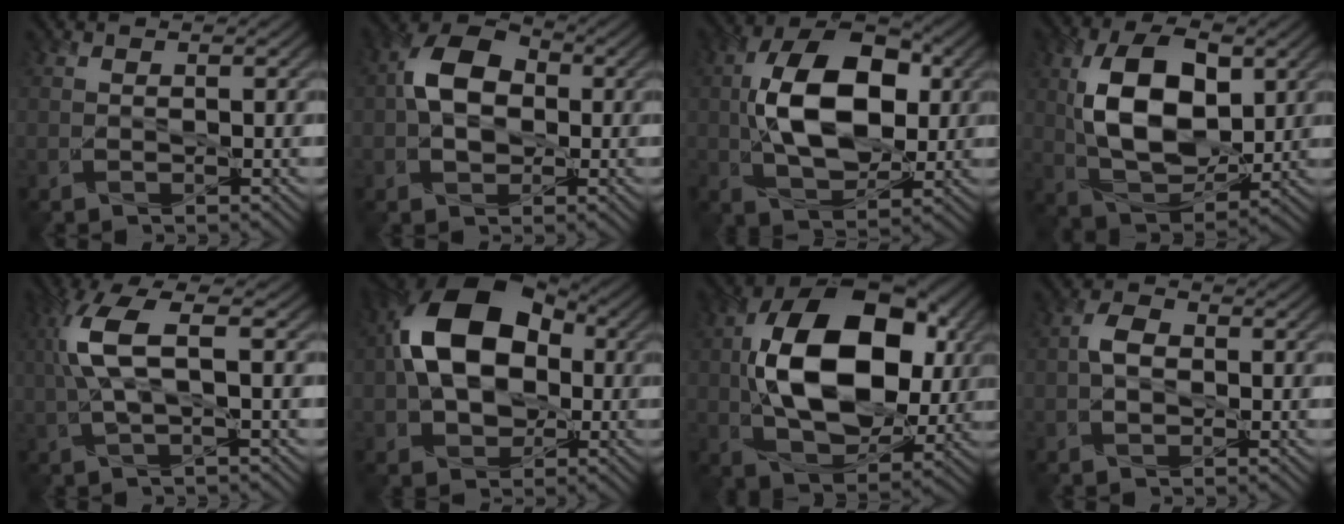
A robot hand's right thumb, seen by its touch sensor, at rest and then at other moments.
{"total": 7.4, "force": [0.2, 5.3, 5.1], "torque": [-0.098, 0.011, -0.004]}
{"total": 12.2, "force": [1.1, 7.3, 9.8], "torque": [-0.184, 0.011, 0.014]}
{"total": 12.6, "force": [2.5, 7.9, 9.6], "torque": [-0.190, 0.003, 0.049]}
{"total": 7.3, "force": [1.1, 2.2, 6.8], "torque": [-0.169, 0.017, 0.017]}
{"total": 15.1, "force": [1.4, 10.4, 10.9], "torque": [-0.197, 0.020, 0.011]}
{"total": 16.6, "force": [2.1, 10.5, 12.6], "torque": [-0.239, 0.017, 0.035]}
{"total": 3.1, "force": [-0.2, 2.2, 2.2], "torque": [-0.044, 0.001, -0.008]}